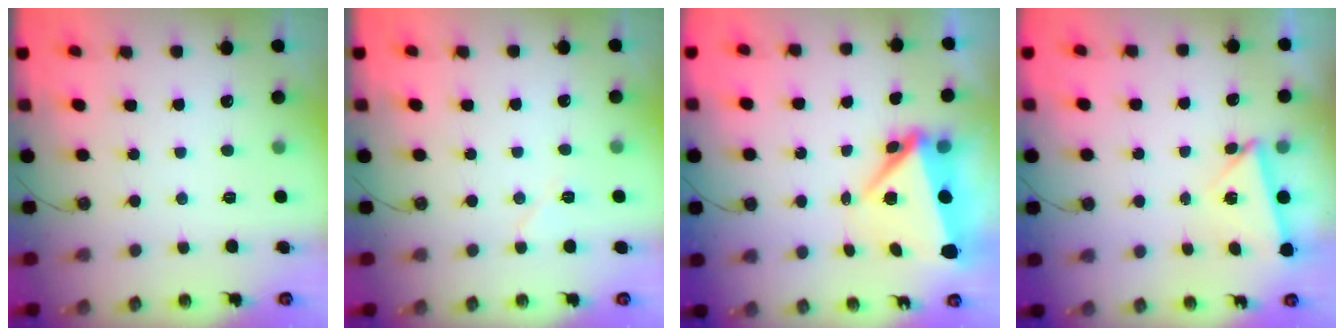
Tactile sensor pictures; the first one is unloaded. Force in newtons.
{"total": 5.6, "press": 5.1, "slide": 2.5}
{"total": 6.8, "press": 6.6, "slide": 1.3}
{"total": 4.4, "press": 4.3, "slide": 0.5}